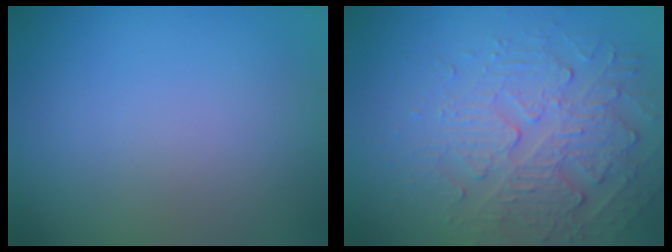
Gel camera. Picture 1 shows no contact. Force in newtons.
{"total": 4.4, "press": 3.9, "slide": 2.1}